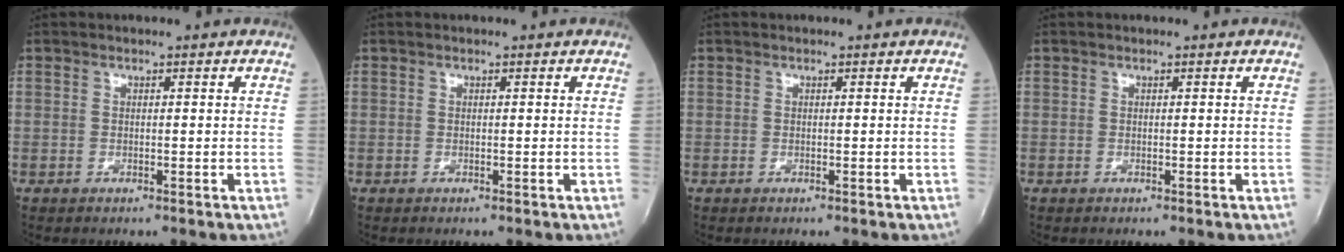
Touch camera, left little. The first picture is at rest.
{"total": 0.0}
{"total": 0.0}
{"total": 0.0}